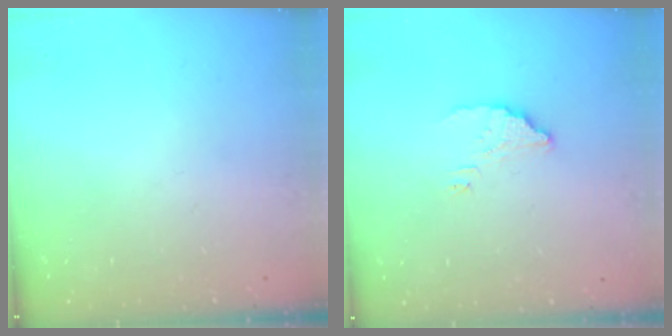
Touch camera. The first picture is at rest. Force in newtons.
{"total": 3.5, "press": 3.4, "slide": 0.4}